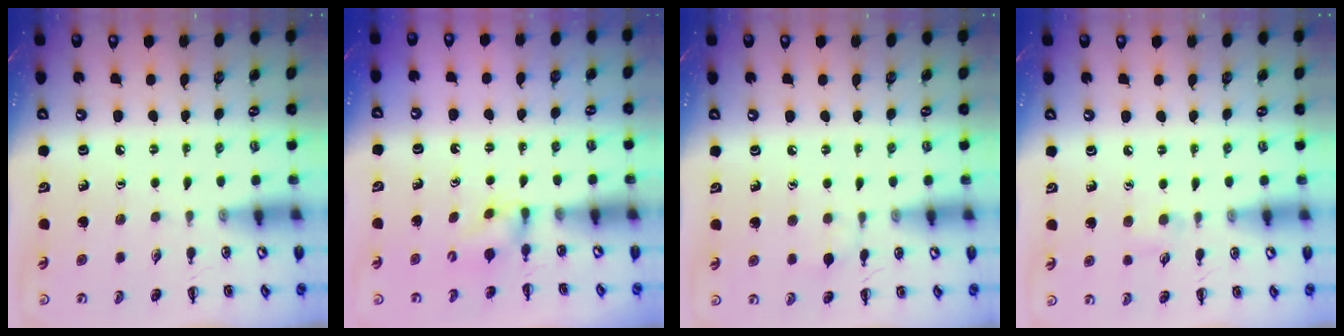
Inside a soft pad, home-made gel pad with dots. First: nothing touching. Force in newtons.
{"total": 2.8, "press": 2.5, "slide": 1.3}
{"total": 4.5, "press": 4.2, "slide": 1.5}
{"total": 4.9, "press": 4.6, "slide": 1.5}